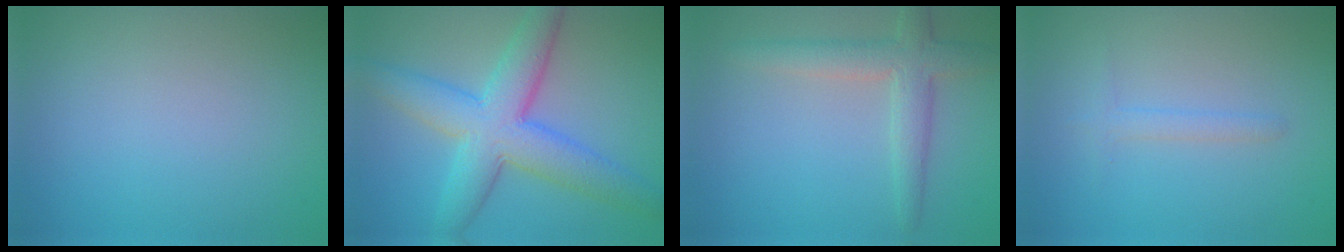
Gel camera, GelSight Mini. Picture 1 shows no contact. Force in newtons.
{"total": 7.6, "press": 7.6, "slide": 0.2}
{"total": 3.7, "press": 3.7, "slide": 0.2}
{"total": 1.2, "press": 1.2, "slide": 0.1}